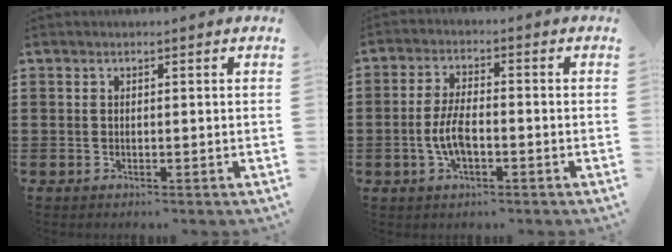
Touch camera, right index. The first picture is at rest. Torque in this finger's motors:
{"motor_torque": [2.14, 0.00, 0.18, 0.04]}